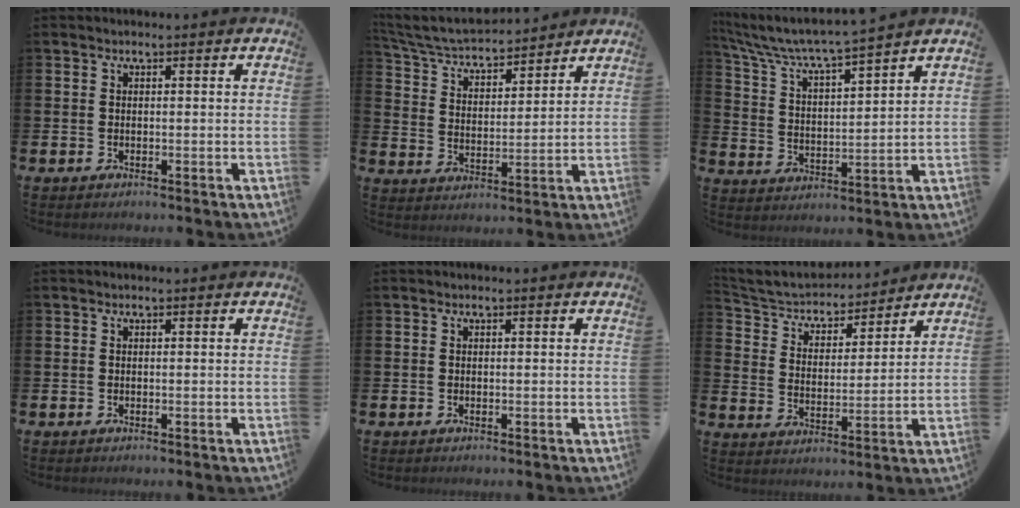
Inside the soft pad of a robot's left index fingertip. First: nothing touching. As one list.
[{"total": 5.8, "force": [5.6, 0.9, 1.3], "torque": [-0.055, -0.038, 0.097]}, {"total": 6.1, "force": [5.7, 0.1, 2.0], "torque": [-0.068, -0.045, 0.093]}, {"total": 0.0}, {"total": 0.0}, {"total": 5.9, "force": [5.5, 1.9, 0.7], "torque": [-0.052, -0.042, 0.094]}]